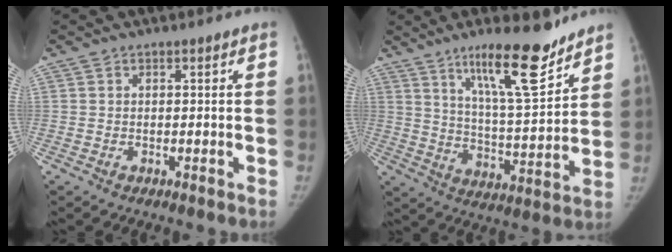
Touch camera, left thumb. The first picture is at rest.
{"total": 15.7, "force": [11.0, 3.1, 10.8], "torque": [-0.154, -0.078, 0.188]}